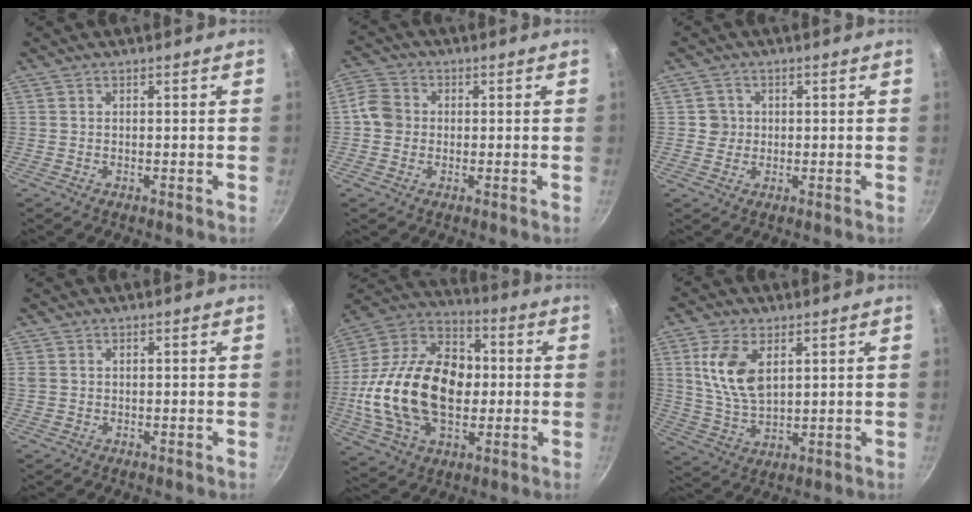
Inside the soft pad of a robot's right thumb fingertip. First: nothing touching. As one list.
[{"total": 5.3, "force": [-0.2, 4.7, 2.3], "torque": [-0.026, 0.012, -0.021]}, {"total": 2.8, "force": [0.2, 2.7, 0.4], "torque": [0.012, 0.008, 0.001]}, {"total": 1.5, "force": [0.4, 1.3, 0.7], "torque": [-0.014, 0.003, 0.011]}, {"total": 27.2, "force": [-1.3, 18.0, 20.3], "torque": [-0.348, 0.033, -0.026]}, {"total": 10.9, "force": [3.5, 6.1, 8.3], "torque": [-0.157, -0.020, 0.074]}]